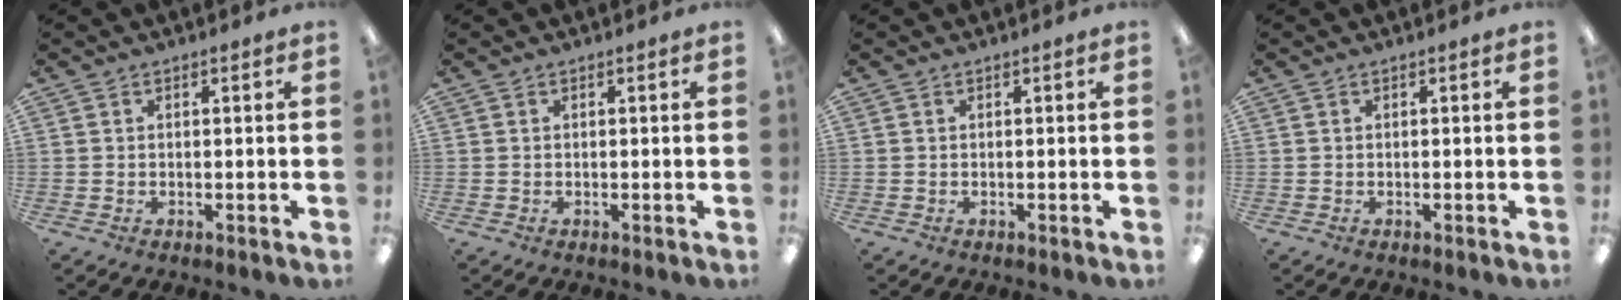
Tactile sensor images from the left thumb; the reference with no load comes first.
{"total": 0.0}
{"total": 0.0}
{"total": 0.0}